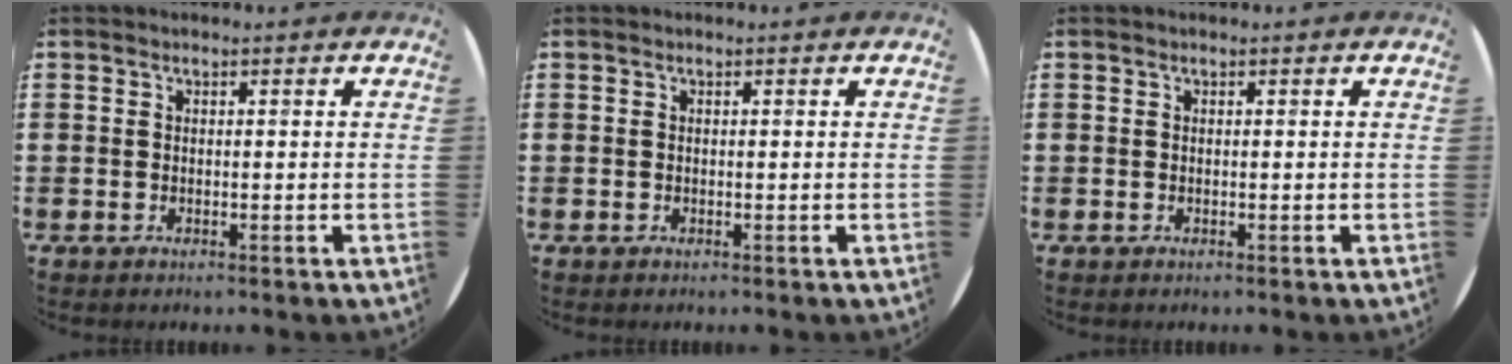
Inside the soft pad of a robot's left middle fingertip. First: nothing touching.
{"total": 0.0}
{"total": 0.0}